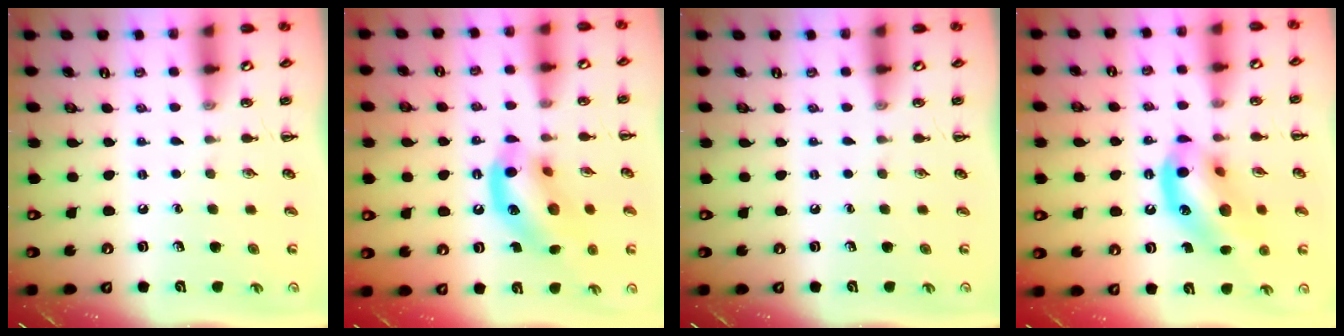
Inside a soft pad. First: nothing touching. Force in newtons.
{"total": 13.9, "press": 13.7, "slide": 2.5}
{"total": 0.0}
{"total": 15.0, "press": 14.7, "slide": 2.8}